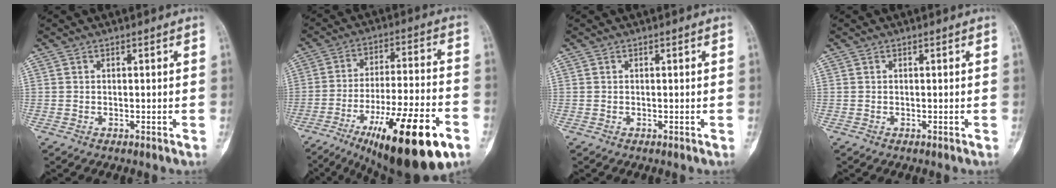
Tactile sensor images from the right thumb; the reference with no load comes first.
{"total": 23.7, "force": [-11.9, 5.9, 19.6], "torque": [-0.287, 0.042, -0.181]}
{"total": 0.0}
{"total": 0.0}